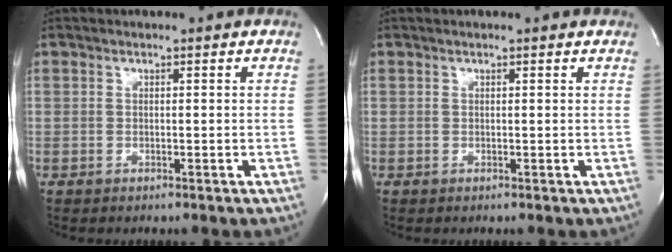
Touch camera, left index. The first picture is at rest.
{"total": 1.1, "force": [0.9, 0.1, 0.6], "torque": [-0.014, 0.012, 0.012]}